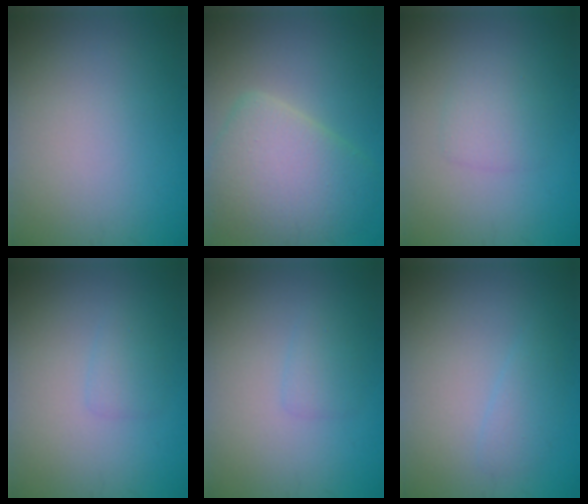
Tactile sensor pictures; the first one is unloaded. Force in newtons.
{"total": 6.9, "press": 6.9, "slide": 0.5}
{"total": 1.8, "press": 1.8, "slide": 0.2}
{"total": 1.2, "press": 1.2, "slide": 0.1}
{"total": 1.2, "press": 1.2, "slide": 0.1}
{"total": 1.6, "press": 1.6, "slide": 0.0}